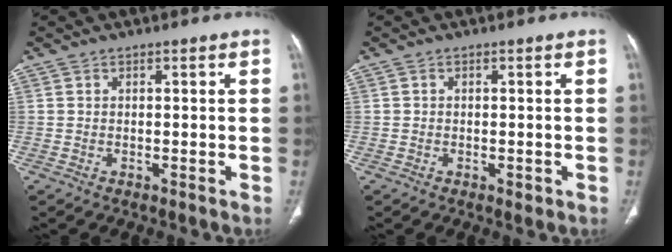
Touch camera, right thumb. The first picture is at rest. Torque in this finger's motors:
{"motor_torque": [-0.12, 0.04, -0.24, 0.07, -0.01]}